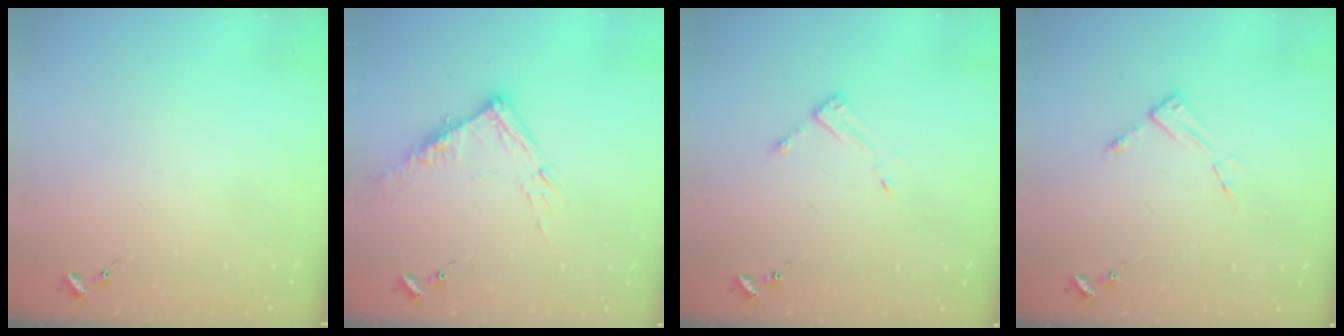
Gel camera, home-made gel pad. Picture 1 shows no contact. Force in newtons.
{"total": 12.1, "press": 12.1, "slide": 1.2}
{"total": 3.5, "press": 3.5, "slide": 0.3}
{"total": 3.4, "press": 3.4, "slide": 0.4}